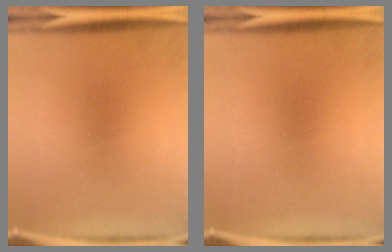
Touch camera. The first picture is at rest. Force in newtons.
{"total": 0.0}